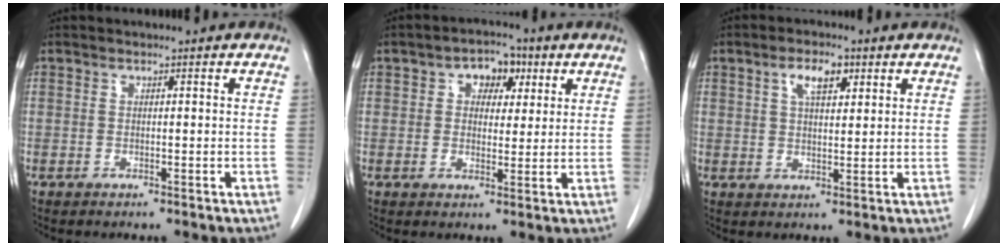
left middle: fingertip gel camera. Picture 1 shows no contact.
{"total": 5.6, "force": [2.4, 3.6, 3.6], "torque": [-0.048, 0.019, 0.034]}
{"total": 4.9, "force": [2.4, 1.9, 3.7], "torque": [-0.070, 0.007, 0.043]}